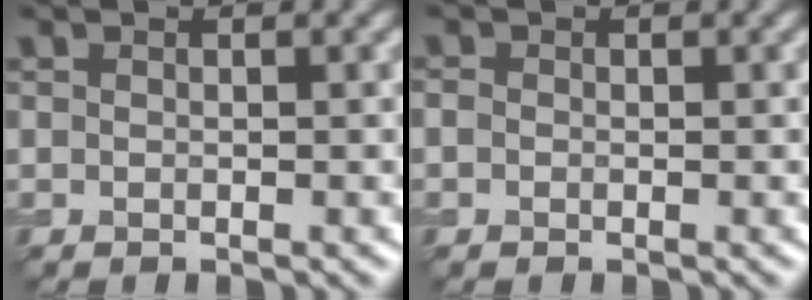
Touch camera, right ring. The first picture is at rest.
{"total": 0.6, "force": [-0.2, 0.5, 0.2], "torque": [-0.003, -0.003, -0.005]}